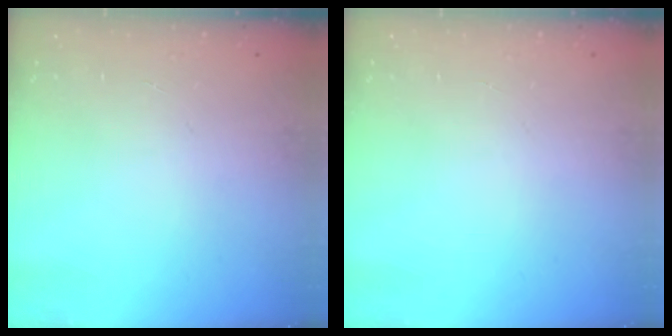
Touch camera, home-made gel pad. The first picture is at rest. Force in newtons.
{"total": 0.0}